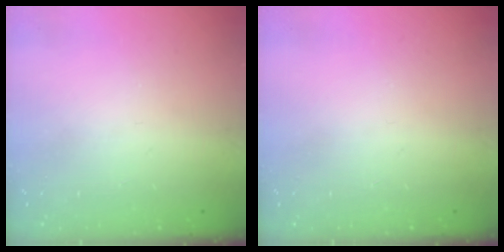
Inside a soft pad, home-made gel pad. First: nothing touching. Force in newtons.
{"total": 0.0}